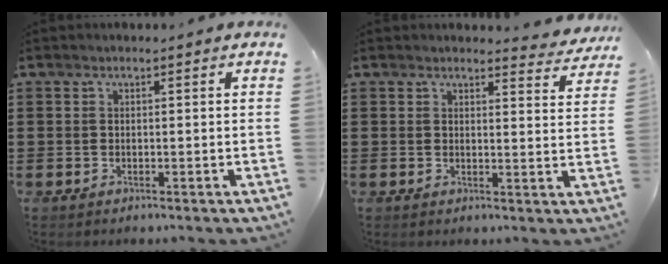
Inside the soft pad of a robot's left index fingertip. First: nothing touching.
{"total": 3.3, "force": [3.2, 0.2, 0.8], "torque": [-0.010, -0.019, 0.056]}